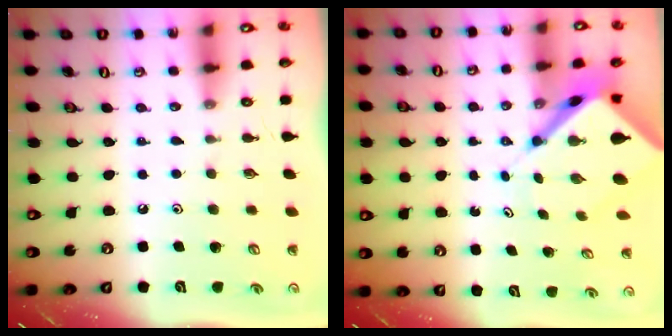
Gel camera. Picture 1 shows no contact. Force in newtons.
{"total": 7.2, "press": 7.2, "slide": 0.5}